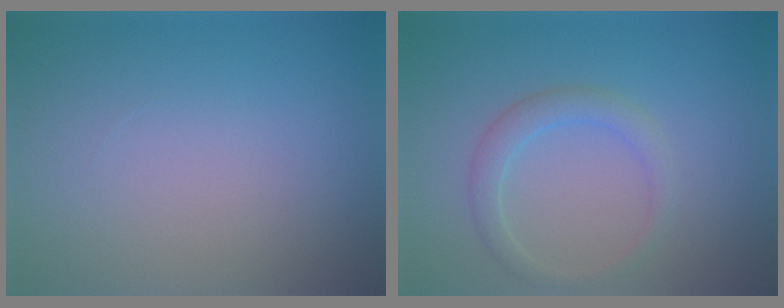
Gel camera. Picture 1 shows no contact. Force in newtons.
{"total": 2.2, "press": 2.2, "slide": 0.2}